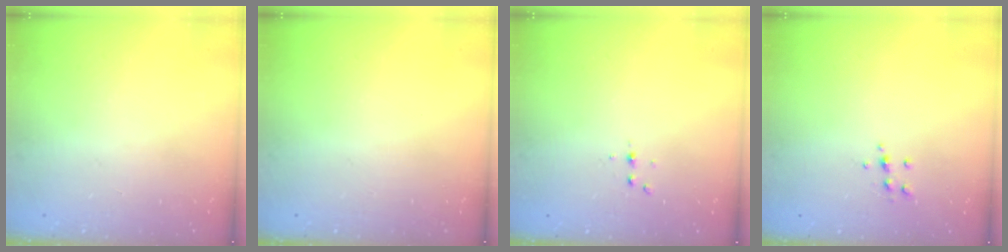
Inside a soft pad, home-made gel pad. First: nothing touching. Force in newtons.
{"total": 0.0}
{"total": 2.8, "press": 2.8, "slide": 0.4}
{"total": 6.2, "press": 6.2, "slide": 0.6}